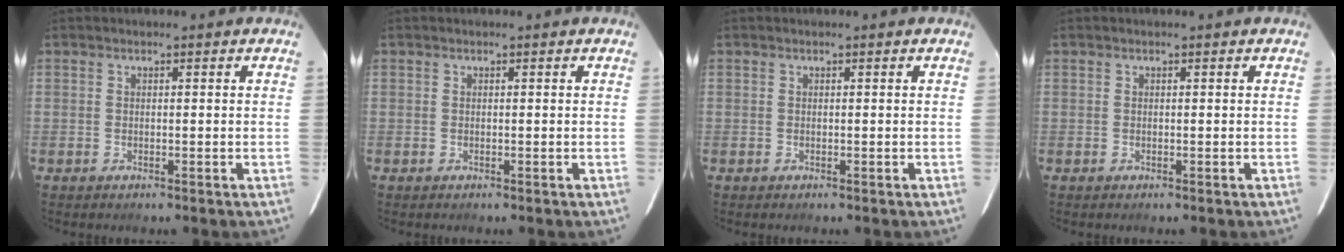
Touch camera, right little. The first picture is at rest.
{"total": 0.0}
{"total": 0.0}
{"total": 0.0}